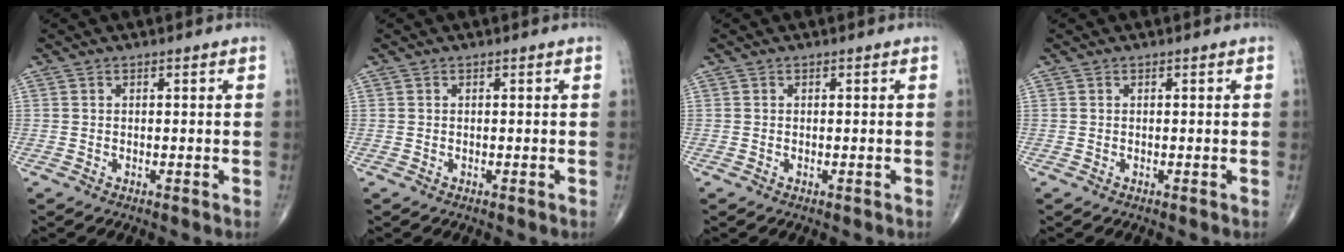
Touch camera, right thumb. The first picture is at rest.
{"total": 0.0}
{"total": 0.0}
{"total": 0.0}